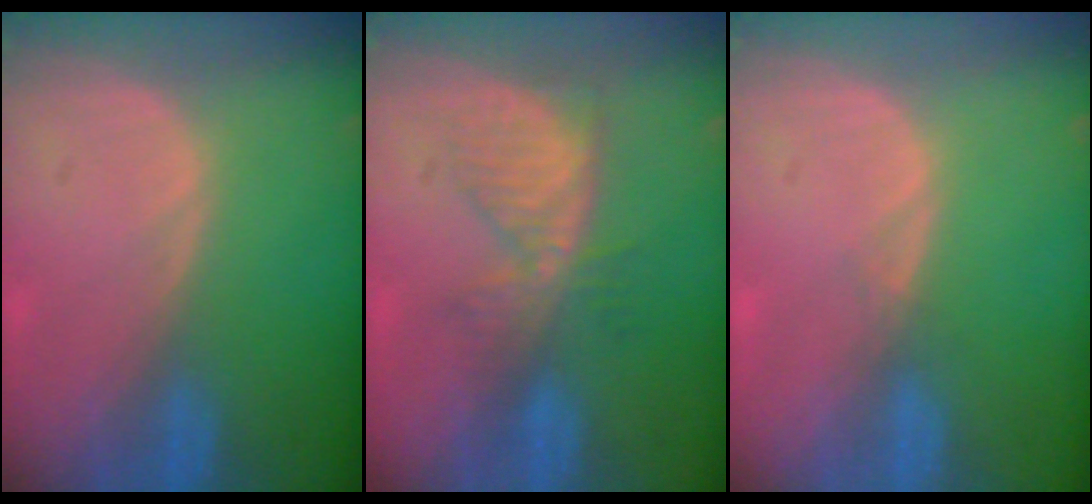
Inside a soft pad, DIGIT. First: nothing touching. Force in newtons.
{"total": 5.8, "press": 5.8, "slide": 0.2}
{"total": 0.6, "press": 0.6, "slide": 0.2}